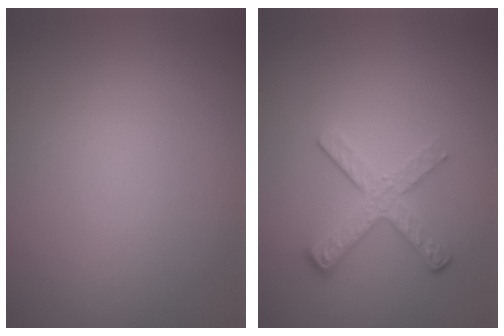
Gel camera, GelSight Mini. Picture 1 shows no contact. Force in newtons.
{"total": 3.7, "press": 2.6, "slide": 2.6}